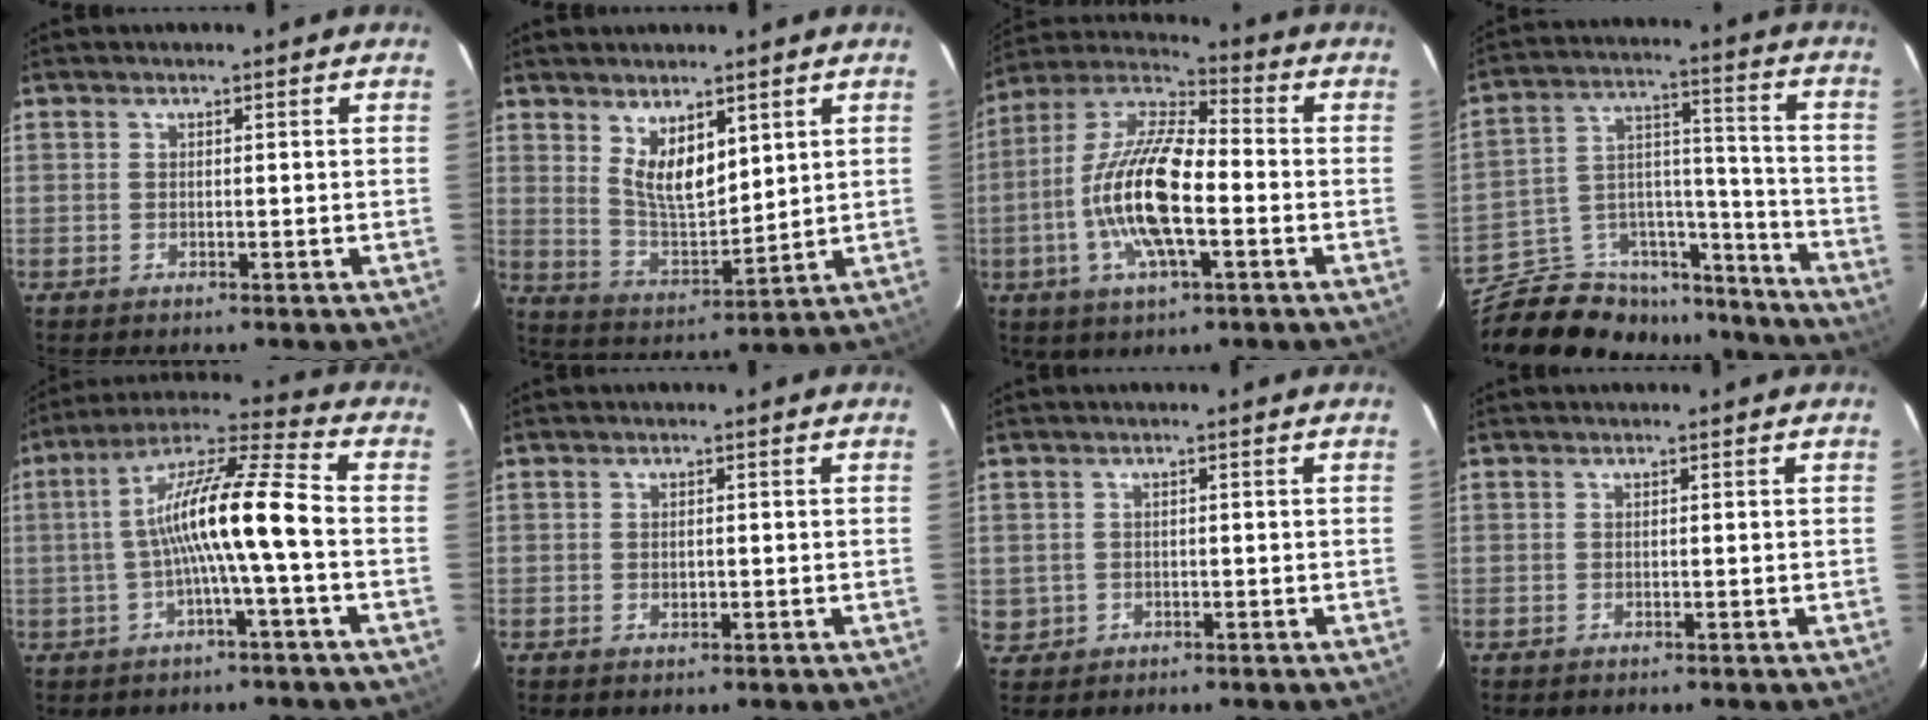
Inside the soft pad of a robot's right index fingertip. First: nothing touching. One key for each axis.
{"total": 8.8, "fx": 4.5, "fy": 3.9, "fz": 6.5, "tx": -0.110, "ty": -0.009, "tz": 0.097}
{"total": 16.2, "fx": -3.6, "fy": 5.3, "fz": 14.9, "tx": -0.299, "ty": -0.002, "tz": -0.077}
{"total": 22.2, "fx": -18.7, "fy": 10.0, "fz": 6.7, "tx": -0.141, "ty": 0.069, "tz": -0.271}
{"total": 12.7, "fx": -1.7, "fy": 0.4, "fz": 12.6, "tx": -0.232, "ty": 0.024, "tz": -0.034}
{"total": 1.0, "fx": 0.0, "fy": 0.7, "fz": 0.7, "tx": -0.012, "ty": 0.001, "tz": 0.001}
{"total": 3.0, "fx": -0.2, "fy": 3.0, "fz": 0.5, "tx": -0.009, "ty": 0.005, "tz": 0.007}
{"total": 0.0}